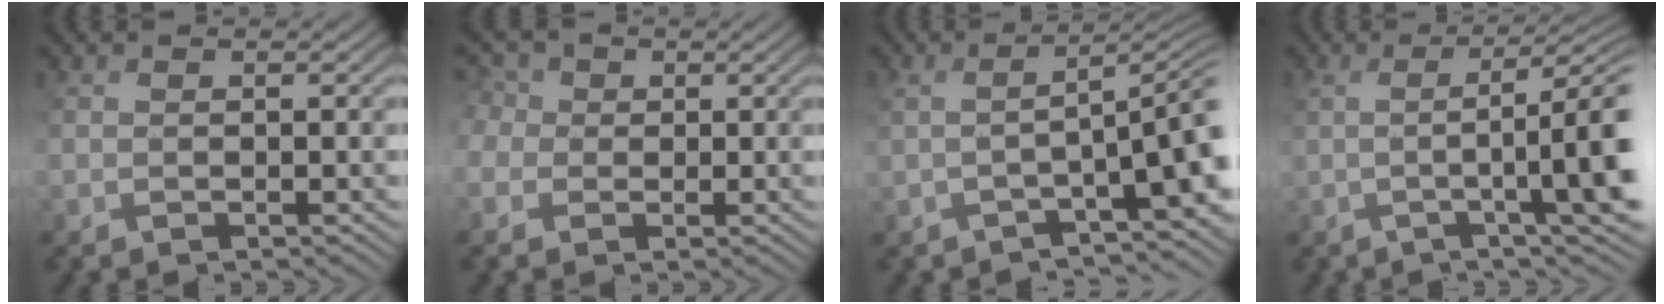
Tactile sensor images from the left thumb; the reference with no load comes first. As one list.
[{"total": 4.9, "force": [-0.4, 4.5, 1.7], "torque": [-0.082, 0.007, -0.011]}, {"total": 8.0, "force": [-2.4, 1.4, 7.5], "torque": [-0.095, 0.010, -0.024]}, {"total": 10.2, "force": [-0.5, 1.7, 10.1], "torque": [-0.137, 0.002, 0.012]}]